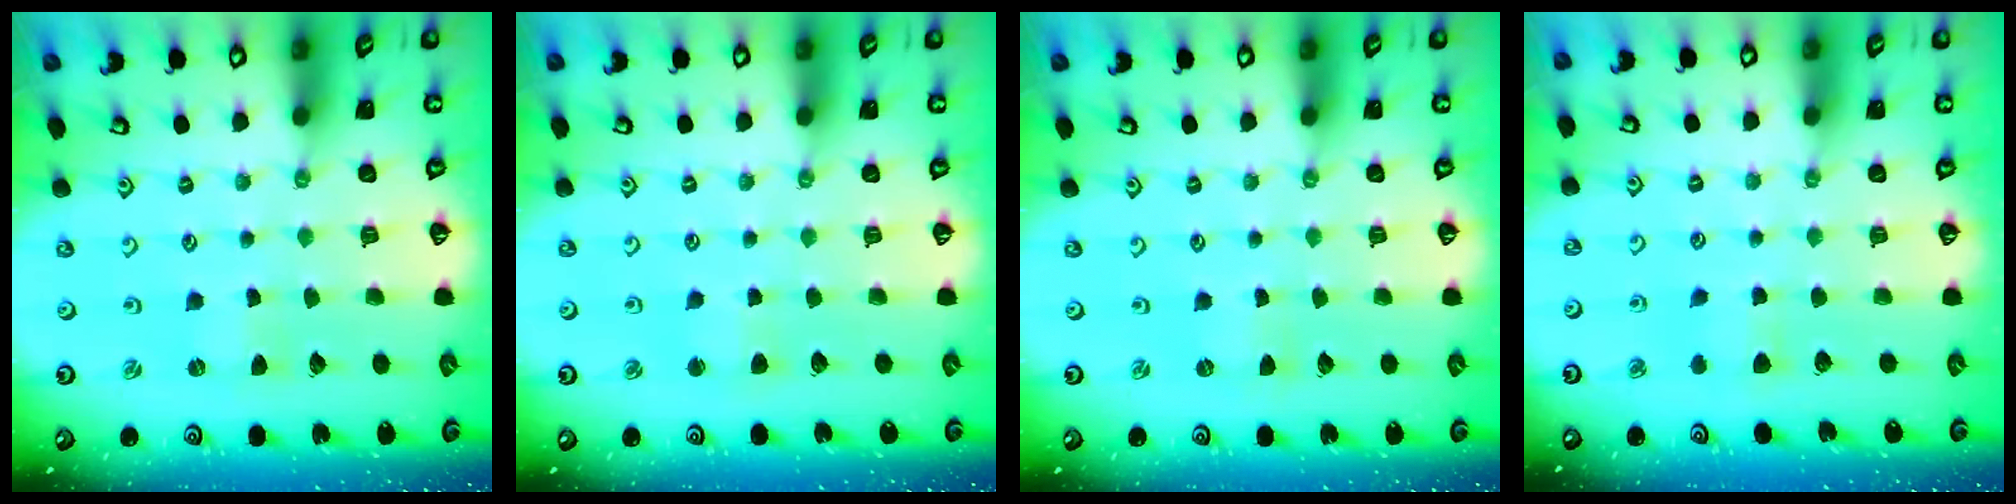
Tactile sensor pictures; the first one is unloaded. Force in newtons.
{"total": 2.5, "press": 2.4, "slide": 0.5}
{"total": 0.0}
{"total": 4.7, "press": 4.6, "slide": 0.6}